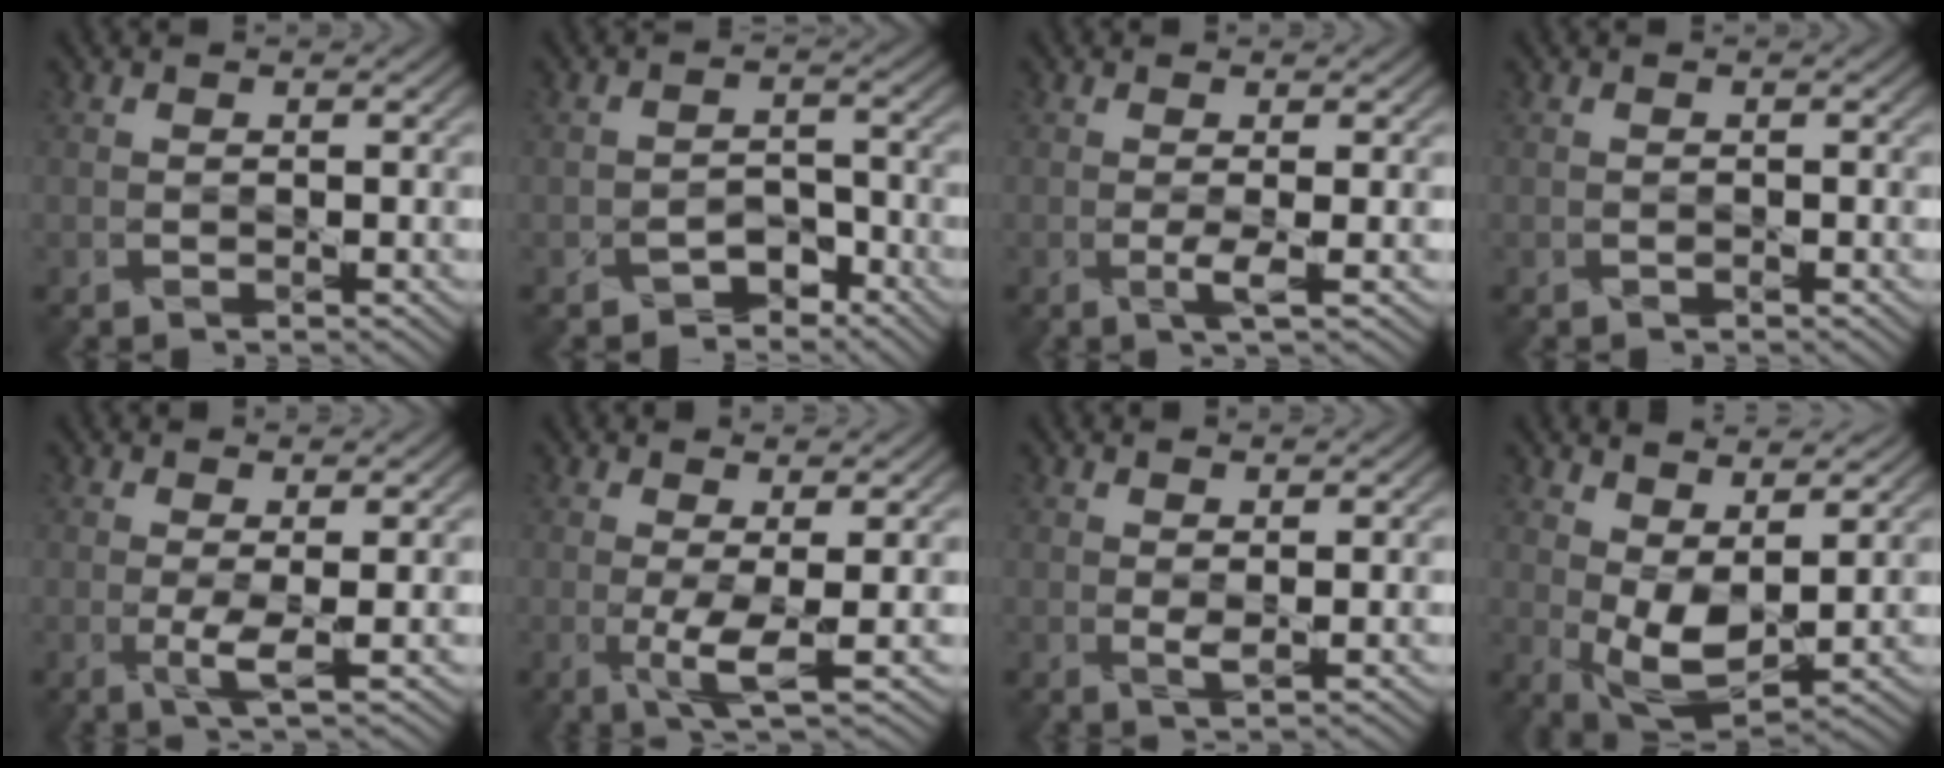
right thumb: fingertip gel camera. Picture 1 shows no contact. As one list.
[{"total": 3.2, "force": [-2.7, 1.6, 0.7], "torque": [-0.003, 0.007, -0.048]}, {"total": 1.5, "force": [-0.2, -0.3, 1.4], "torque": [-0.031, 0.002, -0.009]}, {"total": 0.0}, {"total": 2.2, "force": [0.0, -0.2, 2.2], "torque": [-0.049, -0.001, -0.005]}, {"total": 3.2, "force": [0.0, 0.1, 3.2], "torque": [-0.070, -0.003, -0.004]}, {"total": 1.2, "force": [0.6, 0.0, 1.0], "torque": [-0.023, -0.001, 0.012]}, {"total": 7.0, "force": [2.9, 3.5, 5.4], "torque": [-0.117, 0.000, 0.054]}]